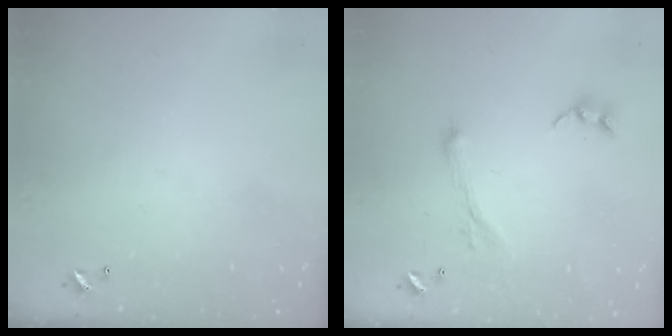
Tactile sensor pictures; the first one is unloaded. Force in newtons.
{"total": 0.9, "press": 0.4, "slide": 0.8}